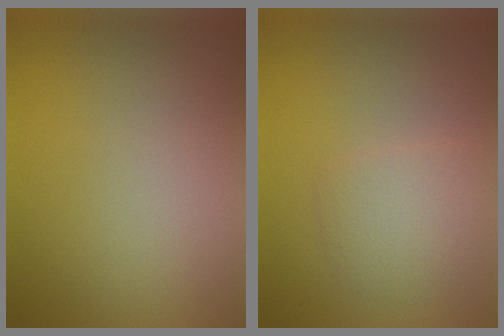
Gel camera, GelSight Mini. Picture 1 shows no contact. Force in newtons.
{"total": 2.3, "press": 2.3, "slide": 0.0}